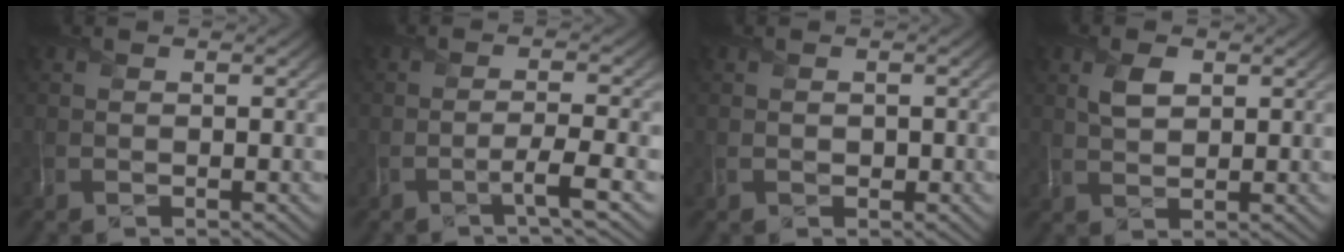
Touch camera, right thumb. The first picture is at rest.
{"total": 3.0, "force": [-1.4, 0.0, 2.7], "torque": [-0.042, 0.013, -0.040]}
{"total": 1.1, "force": [0.0, 0.9, 0.6], "torque": [-0.008, -0.002, 0.003]}
{"total": 2.7, "force": [1.7, 1.3, 1.8], "torque": [-0.041, 0.005, 0.033]}